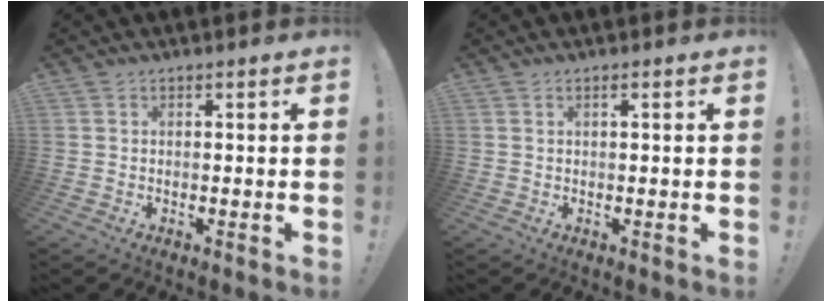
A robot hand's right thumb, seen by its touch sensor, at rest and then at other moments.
{"total": 1.0, "force": [0.3, -0.1, 0.9], "torque": [-0.010, -0.002, 0.002]}